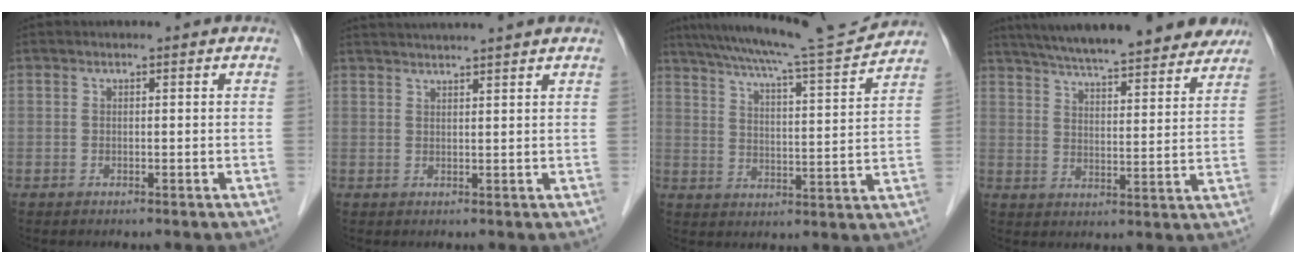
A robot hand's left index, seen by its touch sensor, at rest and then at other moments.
{"total": 8.2, "force": [7.4, -0.9, 3.4], "torque": [-0.050, 0.033, 0.096]}
{"total": 15.9, "force": [14.6, -1.2, 6.2], "torque": [-0.110, -0.018, 0.212]}
{"total": 24.6, "force": [21.4, 4.0, 11.4], "torque": [-0.184, 0.012, 0.284]}